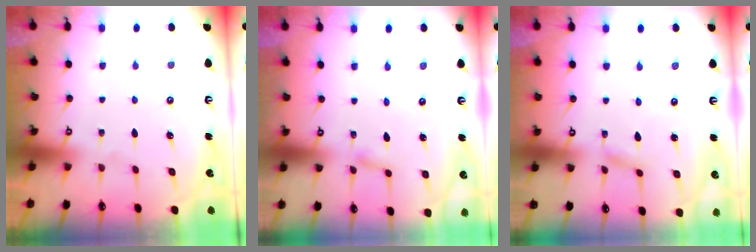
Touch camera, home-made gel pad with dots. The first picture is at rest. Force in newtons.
{"total": 2.7, "press": 2.7, "slide": 0.2}
{"total": 2.3, "press": 2.3, "slide": 0.1}